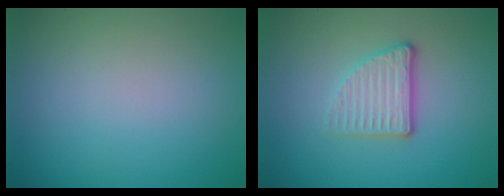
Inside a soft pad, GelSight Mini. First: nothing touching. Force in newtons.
{"total": 3.4, "press": 2.7, "slide": 2.1}